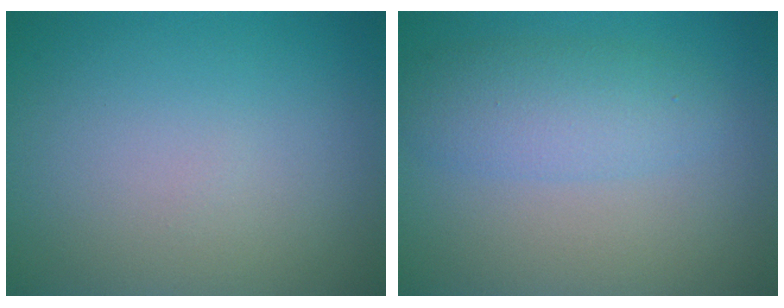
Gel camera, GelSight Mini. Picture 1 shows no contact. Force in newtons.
{"total": 3.7, "press": 3.6, "slide": 0.2}